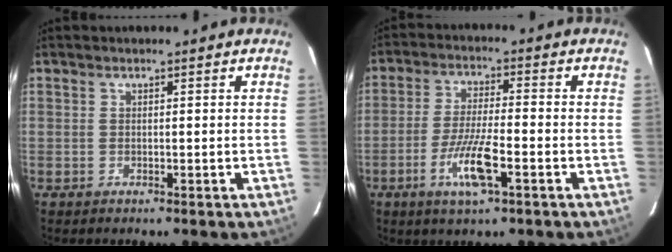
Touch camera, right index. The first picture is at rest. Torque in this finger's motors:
{"motor_torque": [1.17, -0.64, 0.48, 0.15]}